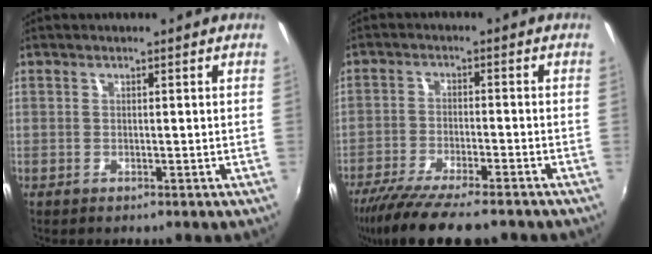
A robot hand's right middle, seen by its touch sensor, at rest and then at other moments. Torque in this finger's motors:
{"motor_torque": [1.10, -1.04, 0.26, 0.17]}